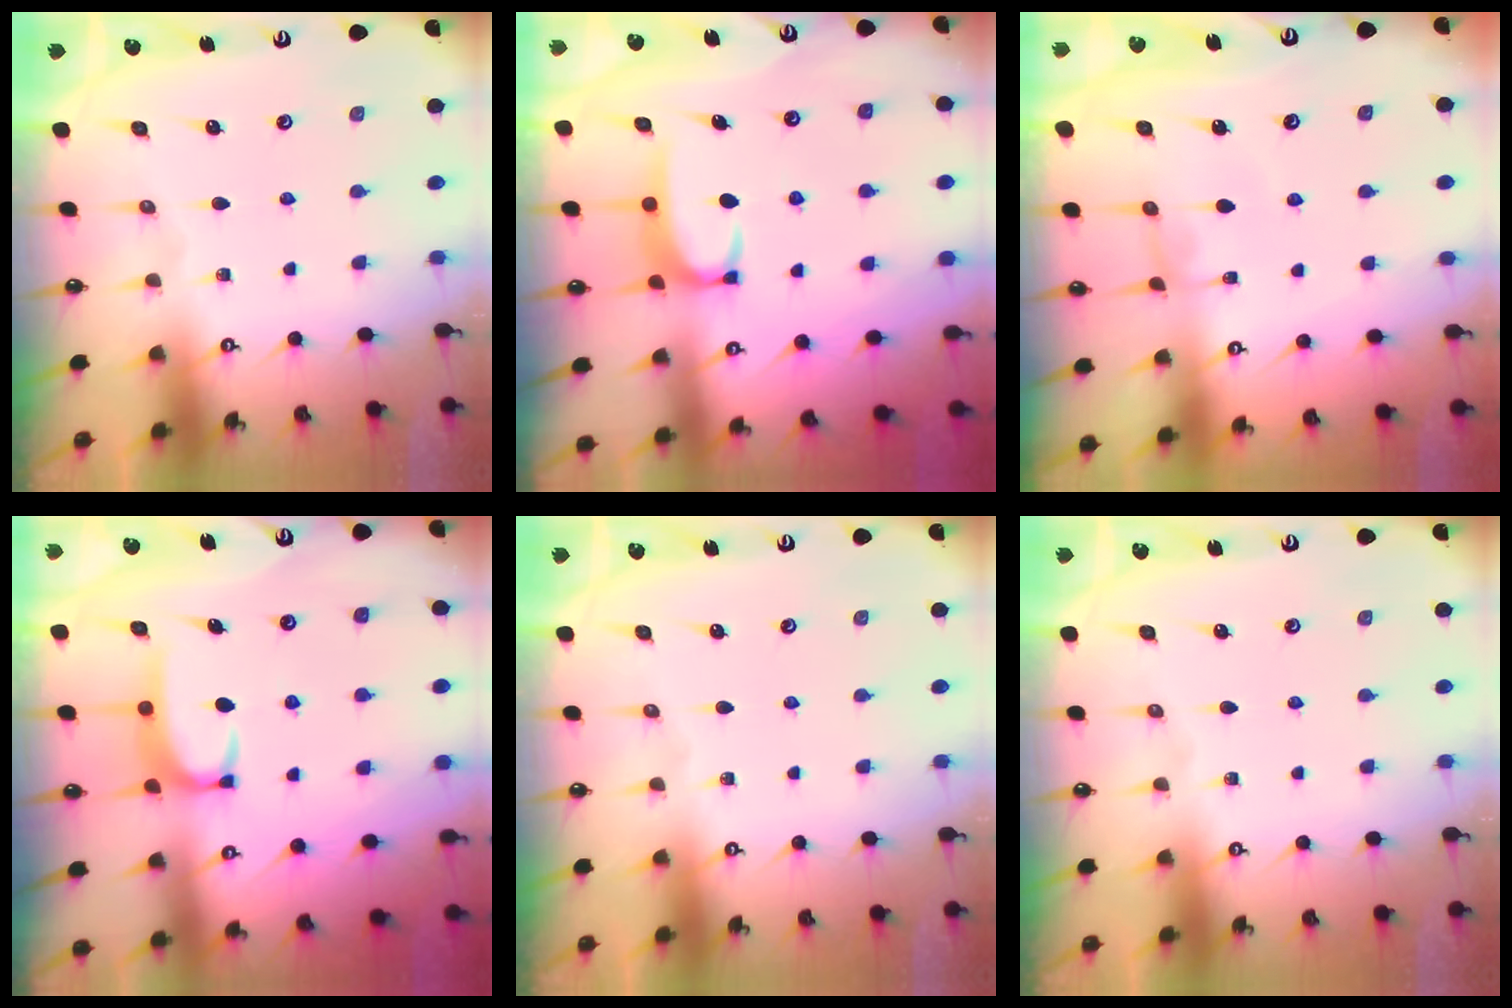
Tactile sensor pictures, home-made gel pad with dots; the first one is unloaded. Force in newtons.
{"total": 2.6, "press": 2.6, "slide": 0.4}
{"total": 0.0}
{"total": 2.6, "press": 2.6, "slide": 0.5}
{"total": 0.0}
{"total": 0.0}